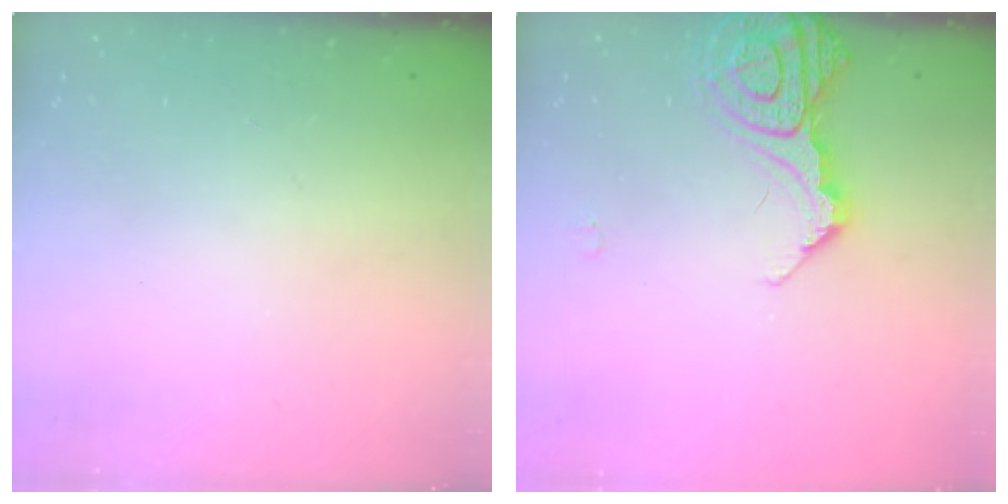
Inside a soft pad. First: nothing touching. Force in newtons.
{"total": 13.0, "press": 13.0, "slide": 1.5}